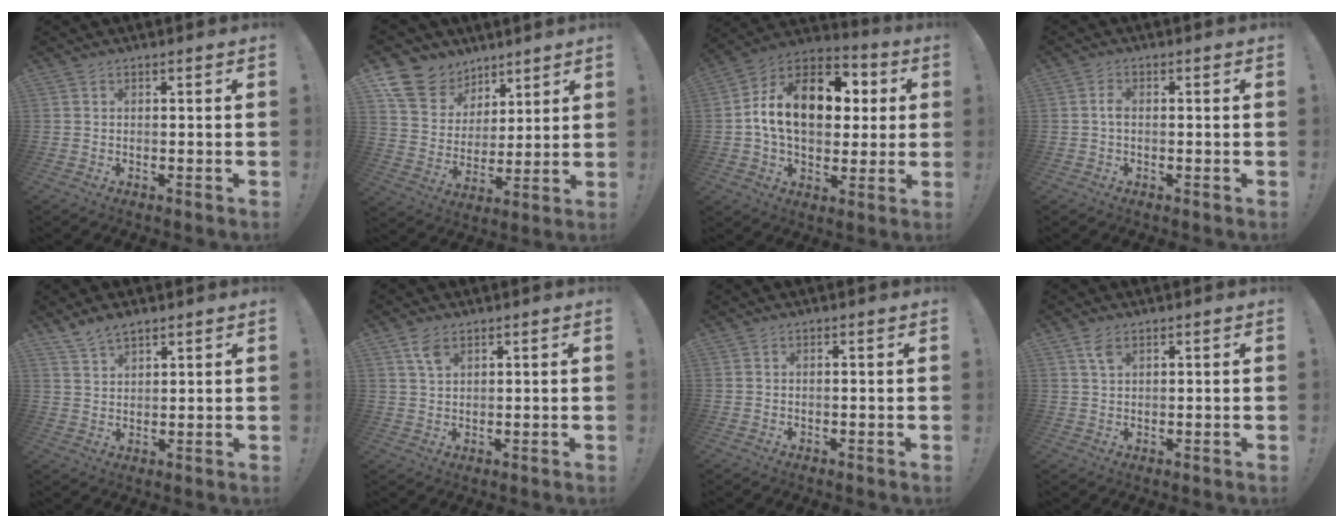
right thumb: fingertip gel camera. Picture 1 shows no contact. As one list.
[{"total": 14.4, "force": [9.2, 10.2, 4.2], "torque": [-0.085, -0.055, 0.184]}, {"total": 19.1, "force": [3.0, 13.0, 13.7], "torque": [-0.217, 0.005, 0.056]}, {"total": 2.0, "force": [-0.5, 1.1, 1.6], "torque": [-0.029, 0.007, -0.011]}, {"total": 5.1, "force": [4.1, 2.0, 2.2], "torque": [-0.043, -0.021, 0.078]}, {"total": 4.3, "force": [2.5, 2.2, 2.8], "torque": [-0.051, -0.005, 0.046]}, {"total": 0.5, "force": [0.1, -0.5, 0.2], "torque": [0.001, -0.003, 0.002]}, {"total": 3.4, "force": [1.8, 1.6, 2.4], "torque": [-0.044, -0.003, 0.031]}]